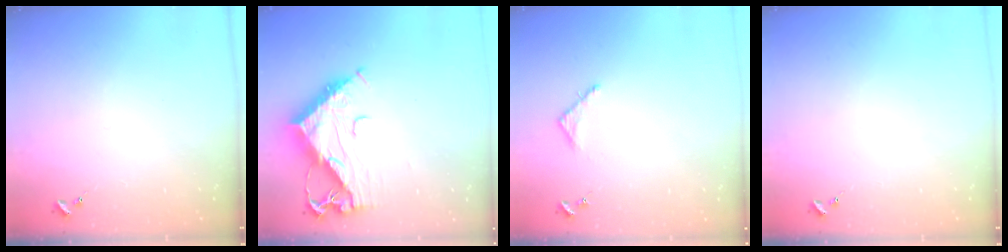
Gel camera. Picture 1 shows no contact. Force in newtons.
{"total": 13.6, "press": 13.6, "slide": 1.1}
{"total": 3.5, "press": 3.5, "slide": 0.3}
{"total": 0.0}